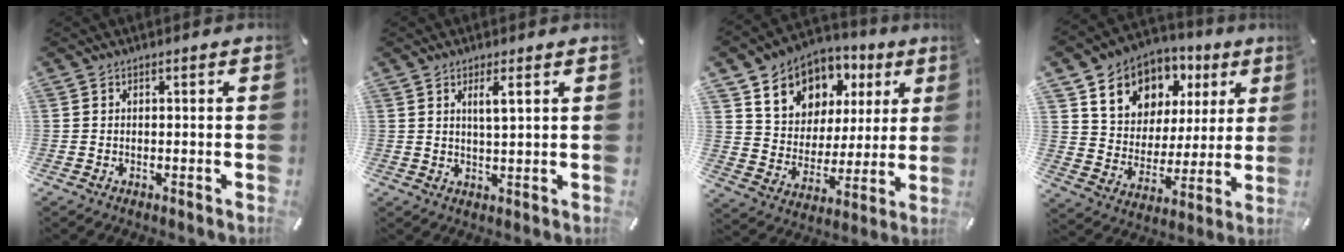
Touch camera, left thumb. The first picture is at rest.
{"total": 3.8, "force": [1.9, 0.3, 3.3], "torque": [-0.061, -0.004, 0.028]}
{"total": 11.4, "force": [6.3, 9.3, 1.7], "torque": [-0.047, -0.047, 0.123]}
{"total": 12.1, "force": [6.9, 9.6, 2.5], "torque": [-0.064, -0.045, 0.134]}